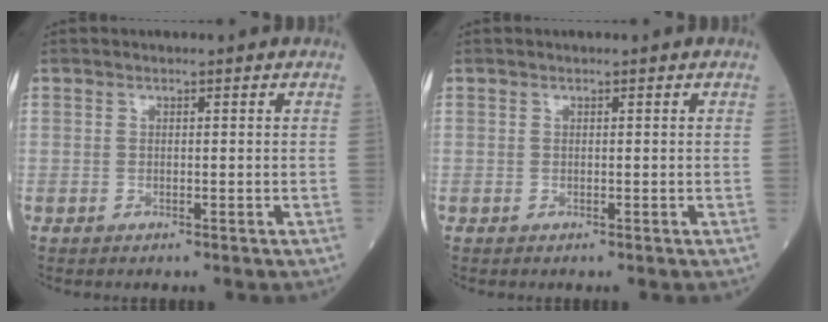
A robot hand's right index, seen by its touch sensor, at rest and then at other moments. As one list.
[{"total": 0.0}]